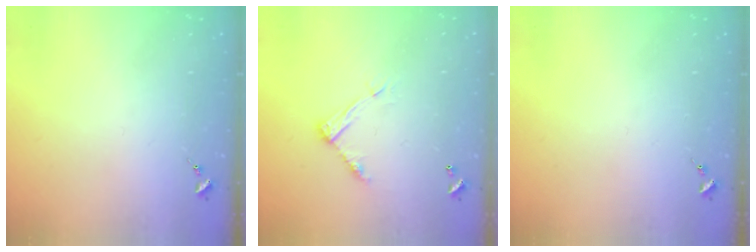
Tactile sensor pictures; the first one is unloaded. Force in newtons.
{"total": 9.2, "press": 9.2, "slide": 0.1}
{"total": 0.0}